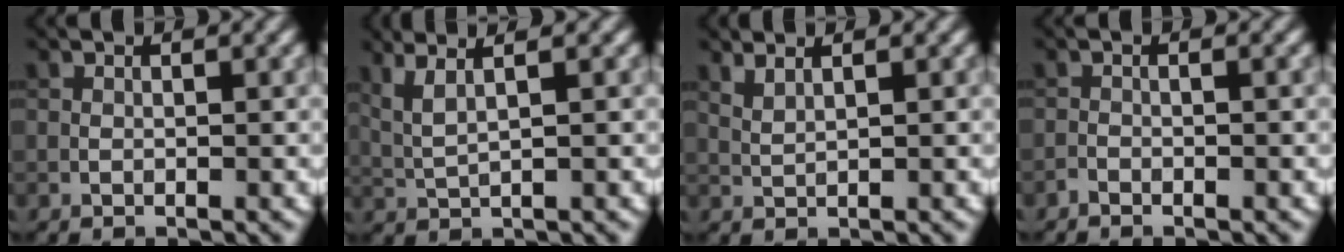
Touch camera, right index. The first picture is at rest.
{"total": 3.8, "force": [2.1, 1.2, 3.0], "torque": [-0.053, 0.015, 0.027]}
{"total": 1.6, "force": [1.3, 0.4, 0.9], "torque": [-0.022, -0.003, 0.025]}
{"total": 0.9, "force": [-0.7, 0.1, 0.5], "torque": [-0.009, 0.000, -0.015]}